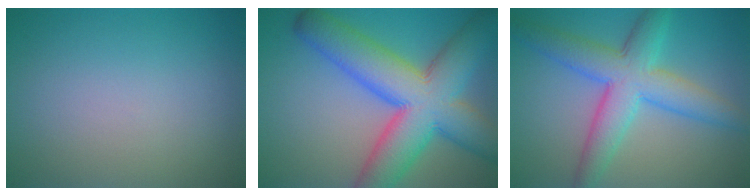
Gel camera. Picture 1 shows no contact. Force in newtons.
{"total": 12.1, "press": 12.1, "slide": 0.4}
{"total": 7.1, "press": 7.1, "slide": 0.1}